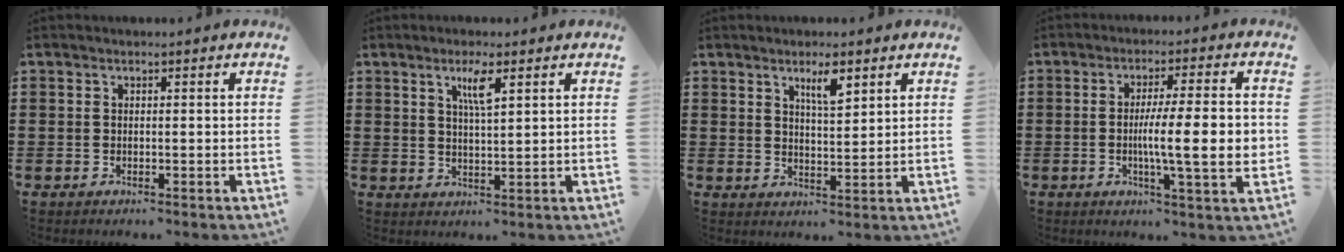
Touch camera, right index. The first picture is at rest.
{"total": 3.9, "force": [2.0, 0.4, 3.3], "torque": [-0.063, 0.000, 0.030]}
{"total": 4.1, "force": [2.7, 0.9, 3.0], "torque": [-0.049, -0.001, 0.043]}
{"total": 10.6, "force": [-0.9, 1.6, 10.5], "torque": [-0.160, -0.005, -0.019]}